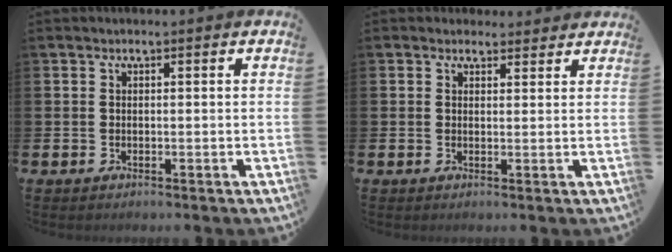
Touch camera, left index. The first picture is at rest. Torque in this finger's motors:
{"motor_torque": [1.04, -1.10, 0.27, 0.05]}